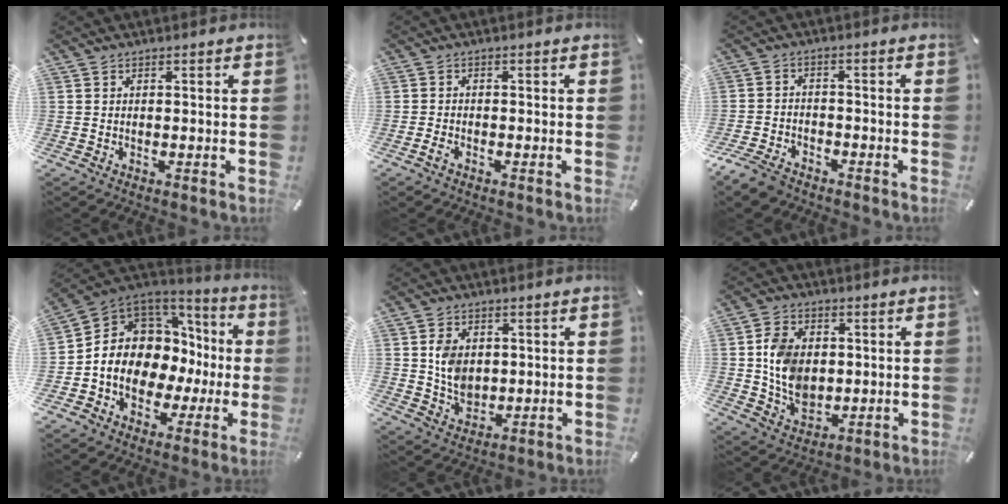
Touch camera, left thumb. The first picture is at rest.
{"total": 1.6, "force": [-1.2, 0.7, 0.9], "torque": [-0.018, 0.003, -0.022]}
{"total": 5.8, "force": [-4.8, 2.5, 2.2], "torque": [-0.054, 0.017, -0.095]}
{"total": 11.6, "force": [-0.4, 9.9, 6.1], "torque": [-0.125, -0.022, -0.005]}
{"total": 7.4, "force": [1.2, 6.0, 4.1], "torque": [-0.084, 0.004, 0.021]}
{"total": 10.9, "force": [0.5, 8.6, 6.6], "torque": [-0.131, 0.008, 0.012]}